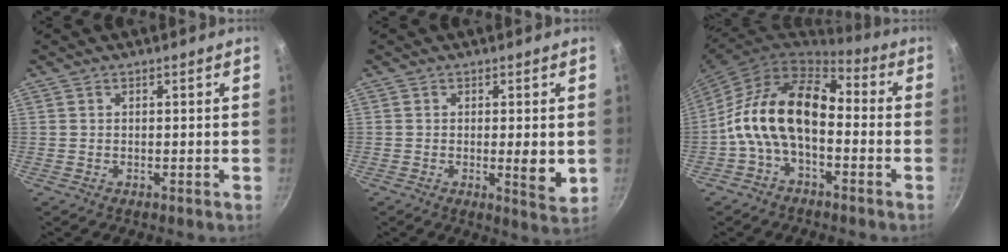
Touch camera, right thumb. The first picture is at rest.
{"total": 5.3, "force": [-0.4, 1.3, 5.1], "torque": [-0.076, -0.016, -0.004]}
{"total": 15.3, "force": [-2.2, 9.2, 12.0], "torque": [-0.202, 0.045, -0.060]}